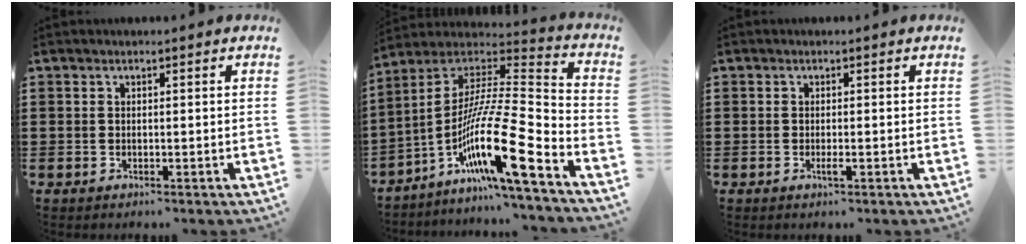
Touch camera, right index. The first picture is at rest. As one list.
[{"total": 16.5, "force": [-8.2, 2.0, 14.1], "torque": [-0.273, -0.016, -0.157]}, {"total": 1.2, "force": [-0.5, 0.1, 1.1], "torque": [-0.027, -0.007, -0.011]}]